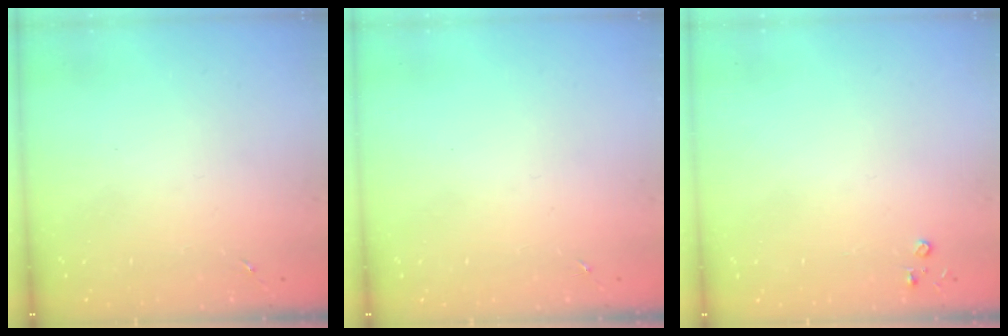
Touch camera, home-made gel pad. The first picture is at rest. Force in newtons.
{"total": 0.0}
{"total": 2.8, "press": 2.8, "slide": 0.3}